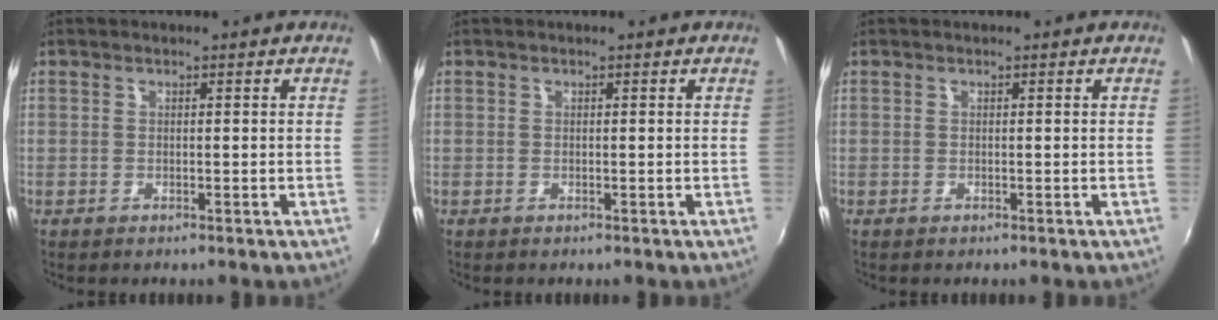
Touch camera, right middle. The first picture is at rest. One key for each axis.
{"total": 0.0}
{"total": 0.0}